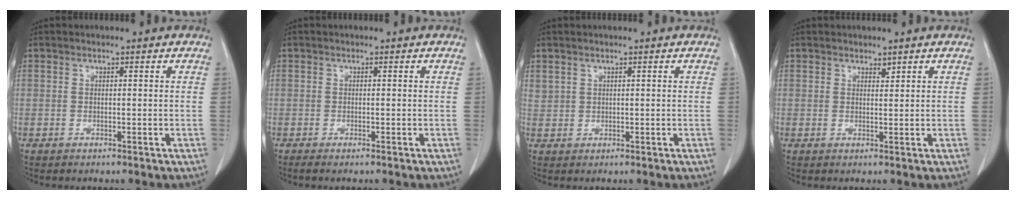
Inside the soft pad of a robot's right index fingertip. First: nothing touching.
{"total": 1.6, "force": [-0.8, 0.5, 1.3], "torque": [-0.032, -0.002, -0.014]}
{"total": 2.2, "force": [1.0, 1.8, 0.7], "torque": [-0.026, 0.017, 0.029]}
{"total": 1.2, "force": [0.9, 0.6, 0.4], "torque": [-0.009, 0.001, 0.016]}